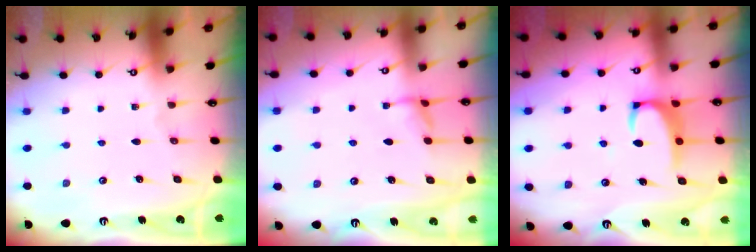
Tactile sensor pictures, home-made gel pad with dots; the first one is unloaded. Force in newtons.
{"total": 1.6, "press": 1.5, "slide": 0.6}
{"total": 3.5, "press": 3.4, "slide": 0.7}